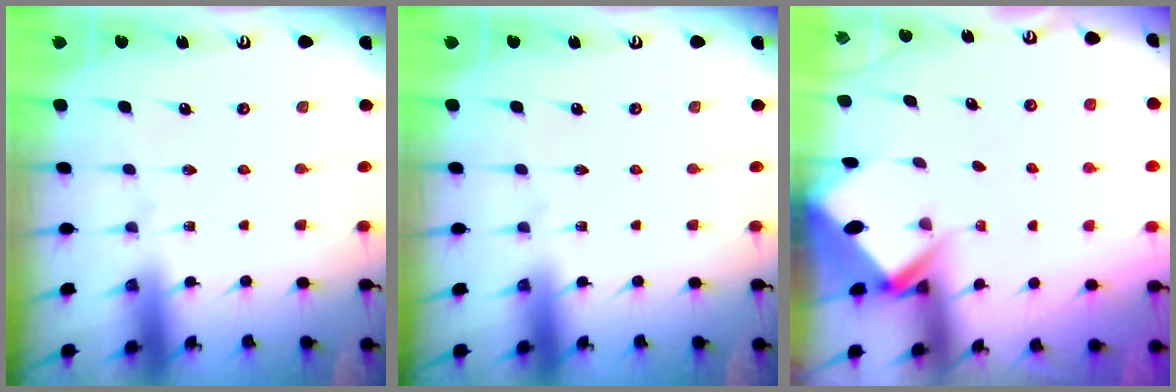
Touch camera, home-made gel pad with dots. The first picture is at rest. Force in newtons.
{"total": 0.0}
{"total": 2.8, "press": 2.8, "slide": 0.1}